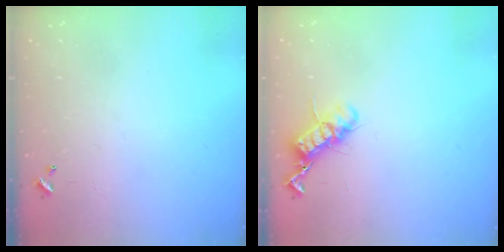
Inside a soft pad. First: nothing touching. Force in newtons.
{"total": 12.0, "press": 11.9, "slide": 0.7}